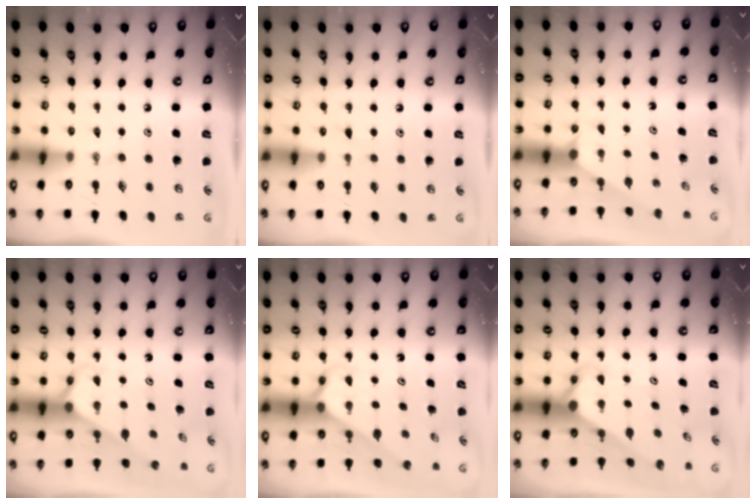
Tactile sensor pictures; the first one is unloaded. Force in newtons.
{"total": 6.8, "press": 6.7, "slide": 0.6}
{"total": 0.6, "press": 0.6, "slide": 0.1}
{"total": 2.5, "press": 2.5, "slide": 0.2}
{"total": 2.5, "press": 2.5, "slide": 0.2}
{"total": 3.2, "press": 3.2, "slide": 0.3}